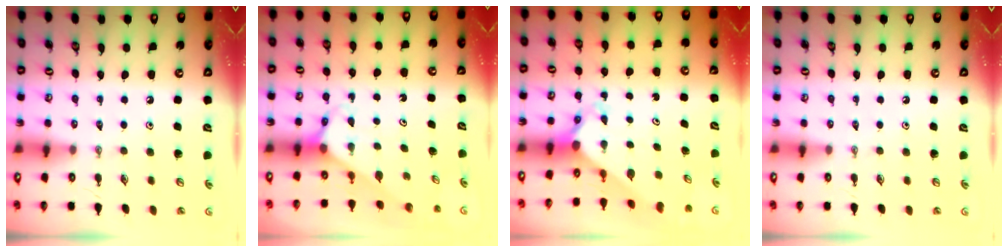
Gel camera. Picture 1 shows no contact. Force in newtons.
{"total": 2.8, "press": 2.8, "slide": 0.3}
{"total": 2.8, "press": 2.8, "slide": 0.1}
{"total": 0.0}